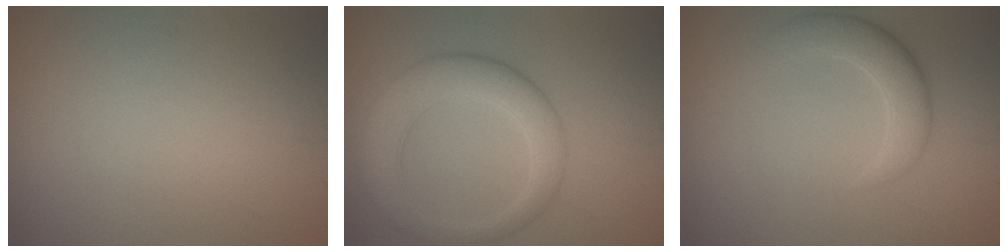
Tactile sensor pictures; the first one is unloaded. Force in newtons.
{"total": 5.6, "press": 5.6, "slide": 0.1}
{"total": 3.5, "press": 3.5, "slide": 0.3}